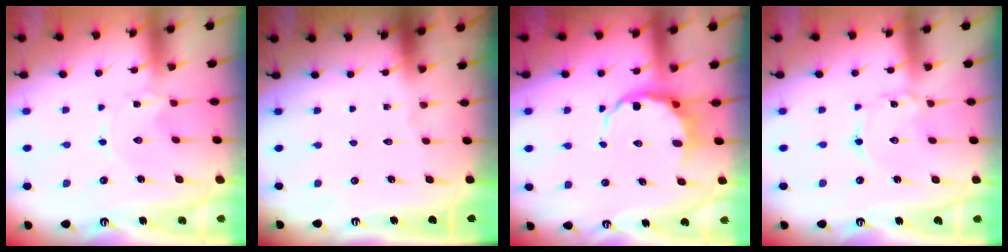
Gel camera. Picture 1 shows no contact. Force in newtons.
{"total": 0.0}
{"total": 6.7, "press": 6.4, "slide": 1.9}
{"total": 2.1, "press": 2.1, "slide": 0.1}